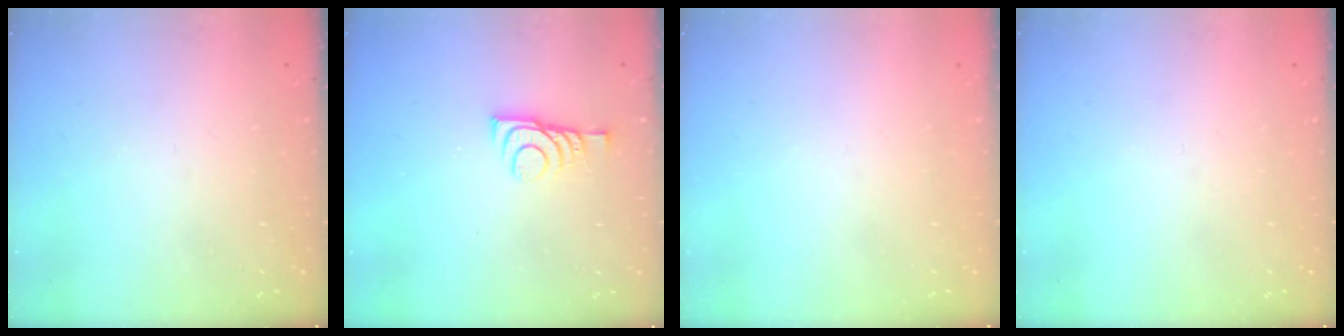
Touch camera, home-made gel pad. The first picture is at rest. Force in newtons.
{"total": 7.4, "press": 7.3, "slide": 0.5}
{"total": 1.8, "press": 1.7, "slide": 0.1}
{"total": 0.0}